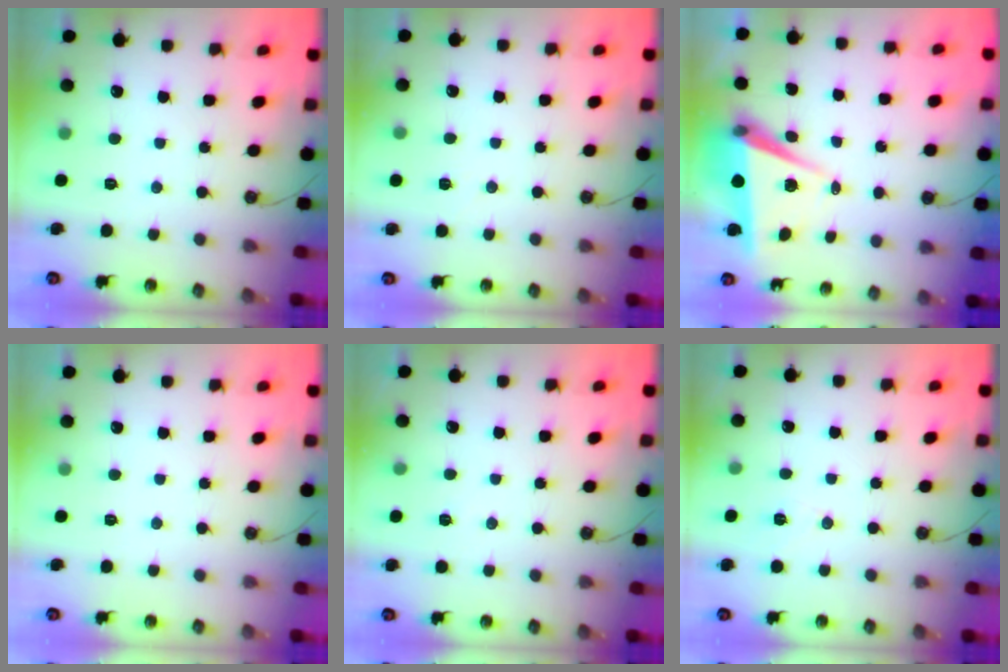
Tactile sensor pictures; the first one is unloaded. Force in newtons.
{"total": 2.6, "press": 2.5, "slide": 0.8}
{"total": 7.2, "press": 5.7, "slide": 4.4}
{"total": 0.0}
{"total": 3.9, "press": 2.3, "slide": 3.2}
{"total": 6.6, "press": 5.2, "slide": 4.1}